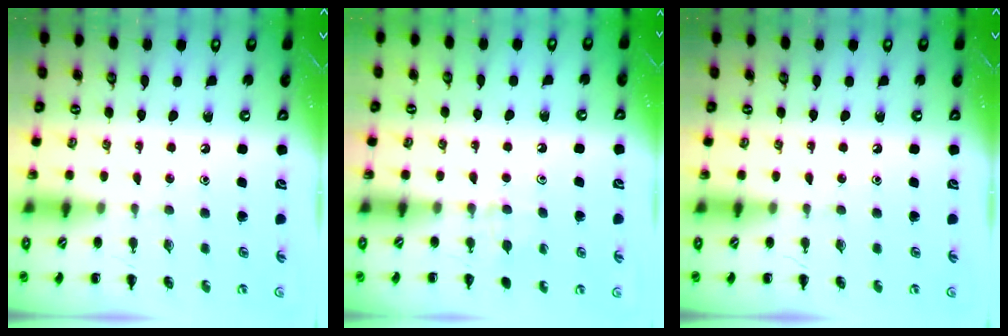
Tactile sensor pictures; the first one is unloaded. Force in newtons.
{"total": 4.4, "press": 4.1, "slide": 1.7}
{"total": 0.0}